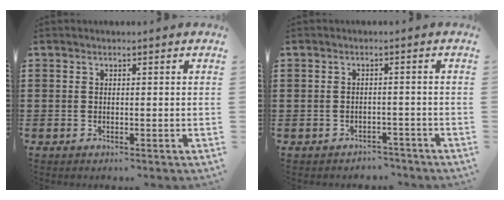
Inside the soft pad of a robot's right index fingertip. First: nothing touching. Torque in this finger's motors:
{"motor_torque": [-1.23, 0.79, -0.81, -0.21]}